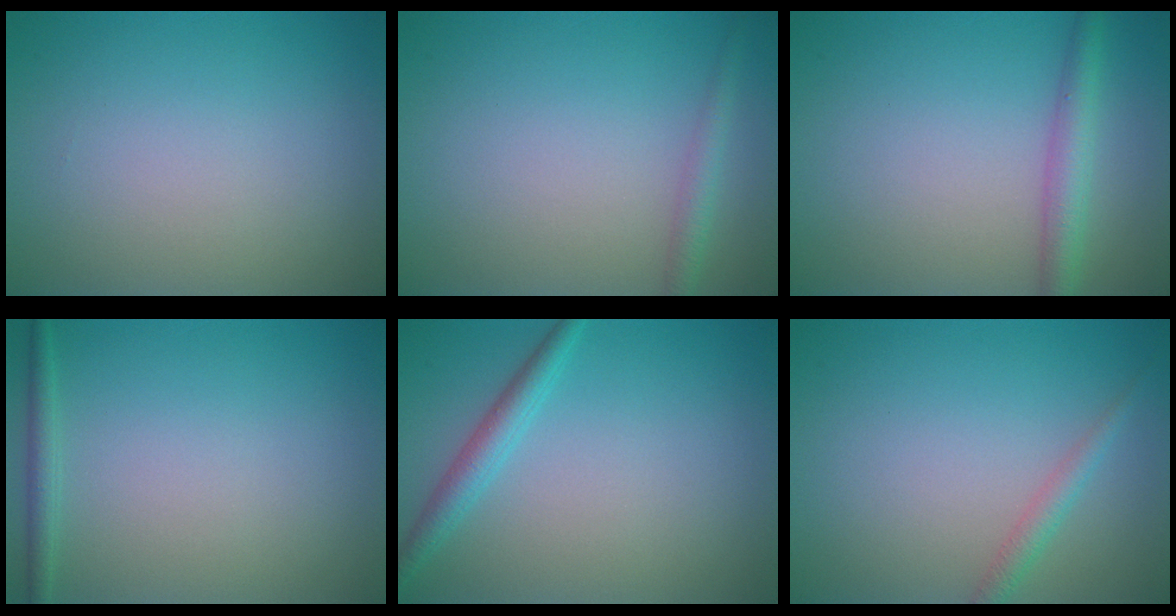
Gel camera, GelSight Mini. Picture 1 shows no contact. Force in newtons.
{"total": 1.6, "press": 1.6, "slide": 0.1}
{"total": 2.9, "press": 2.9, "slide": 0.1}
{"total": 1.4, "press": 1.4, "slide": 0.1}
{"total": 2.3, "press": 2.3, "slide": 0.1}
{"total": 1.5, "press": 1.5, "slide": 0.0}